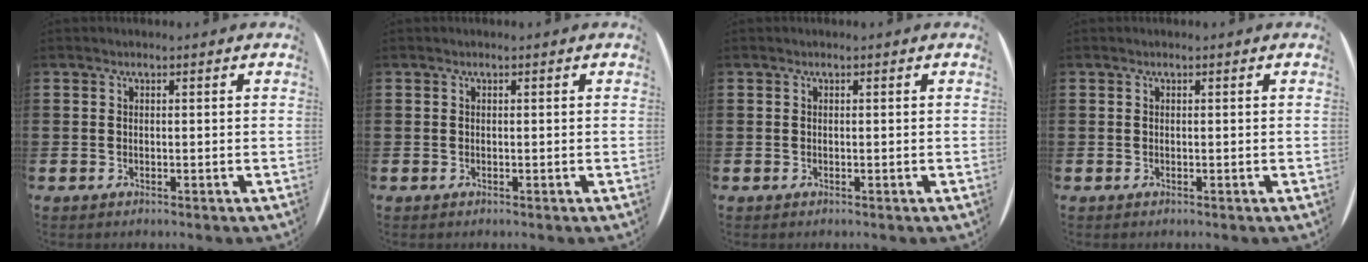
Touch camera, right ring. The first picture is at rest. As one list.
[{"total": 0.0}, {"total": 0.0}, {"total": 0.0}]